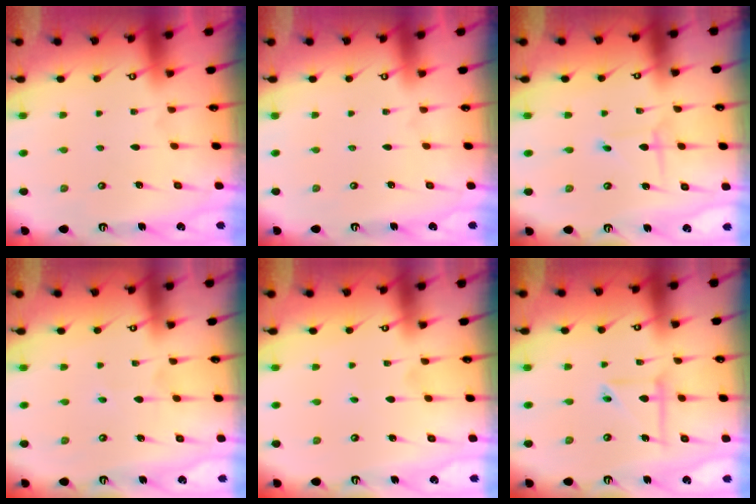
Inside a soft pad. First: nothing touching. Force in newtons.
{"total": 0.0}
{"total": 1.3, "press": 1.3, "slide": 0.1}
{"total": 2.9, "press": 2.8, "slide": 0.4}
{"total": 3.4, "press": 3.4, "slide": 0.3}
{"total": 6.5, "press": 6.4, "slide": 1.5}